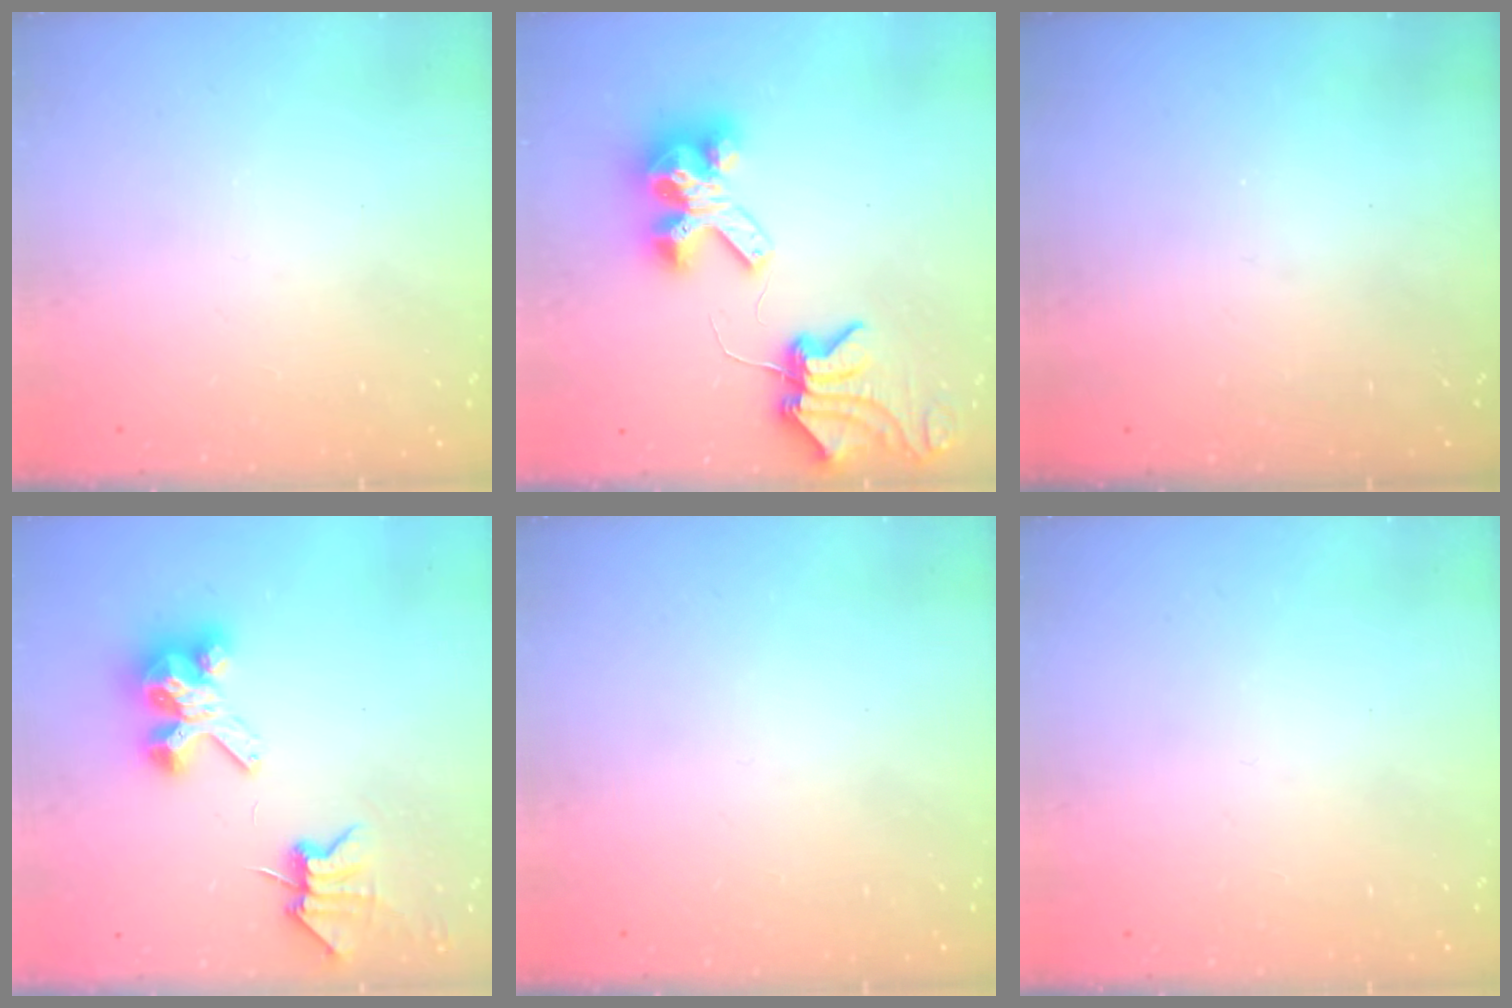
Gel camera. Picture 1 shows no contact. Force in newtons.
{"total": 11.8, "press": 11.7, "slide": 1.3}
{"total": 0.0}
{"total": 5.5, "press": 5.5, "slide": 0.7}
{"total": 0.0}
{"total": 0.0}